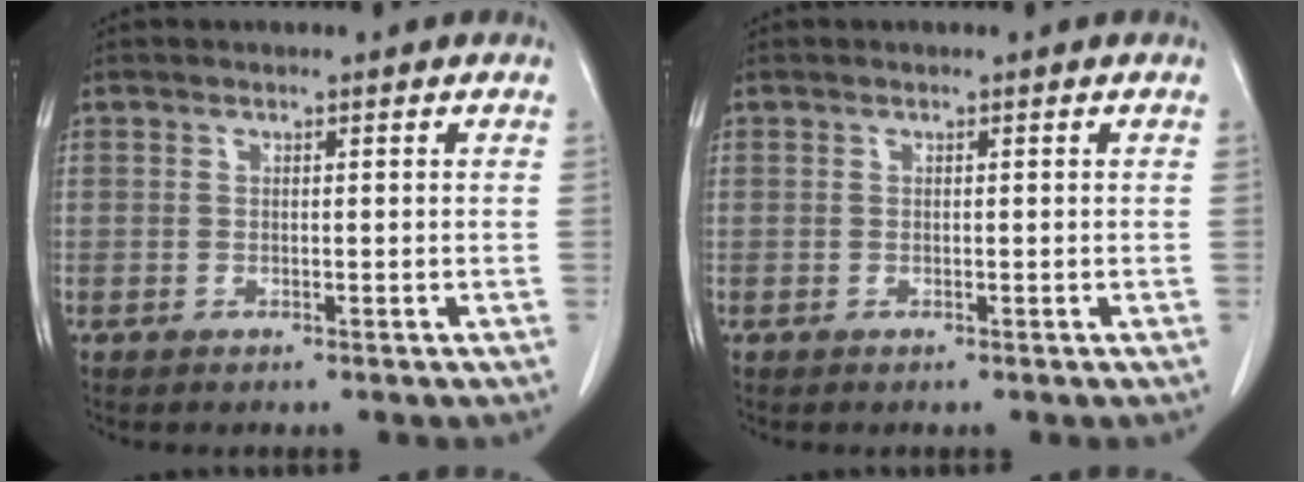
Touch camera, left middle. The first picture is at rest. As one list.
[{"total": 0.0}]